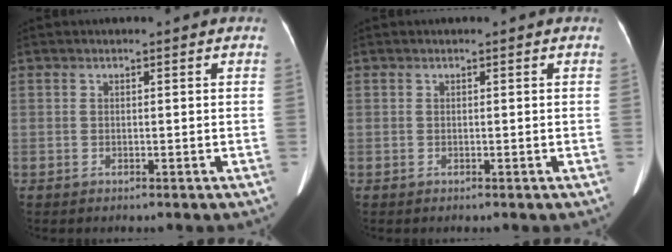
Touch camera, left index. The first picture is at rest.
{"total": 0.0}